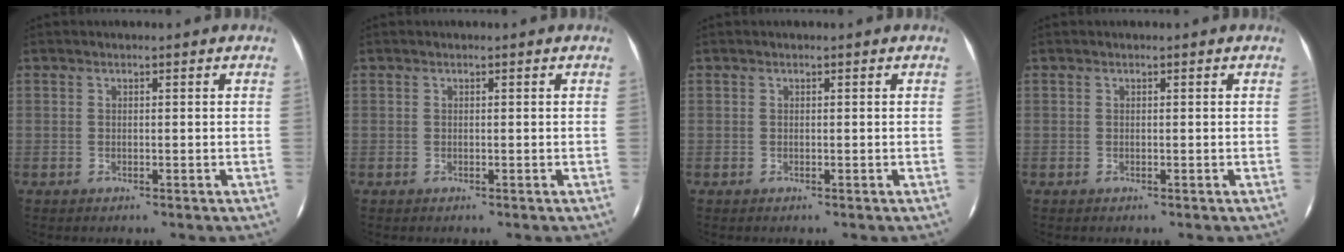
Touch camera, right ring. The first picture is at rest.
{"total": 0.0}
{"total": 0.0}
{"total": 0.0}